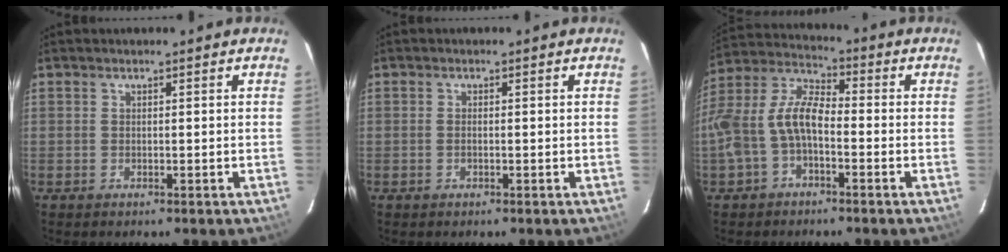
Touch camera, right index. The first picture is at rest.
{"total": 0.8, "force": [-0.2, 0.4, 0.7], "torque": [-0.016, 0.001, -0.006]}
{"total": 10.4, "force": [-3.1, 5.0, 8.6], "torque": [-0.189, 0.016, -0.060]}